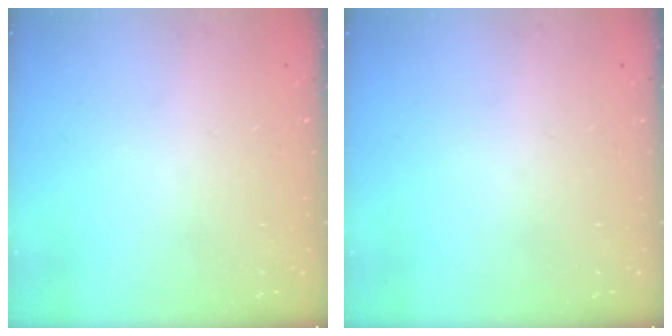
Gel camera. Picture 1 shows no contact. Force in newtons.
{"total": 0.0}